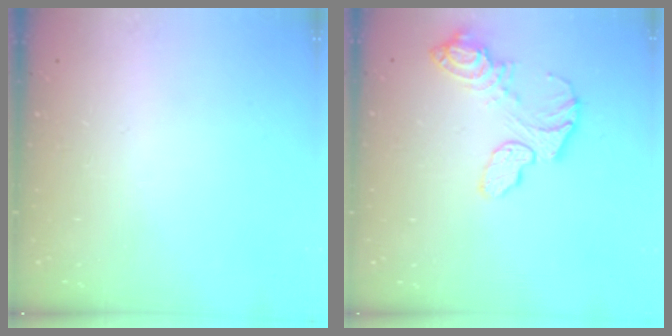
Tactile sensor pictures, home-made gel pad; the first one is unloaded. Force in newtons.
{"total": 11.6, "press": 11.5, "slide": 1.1}